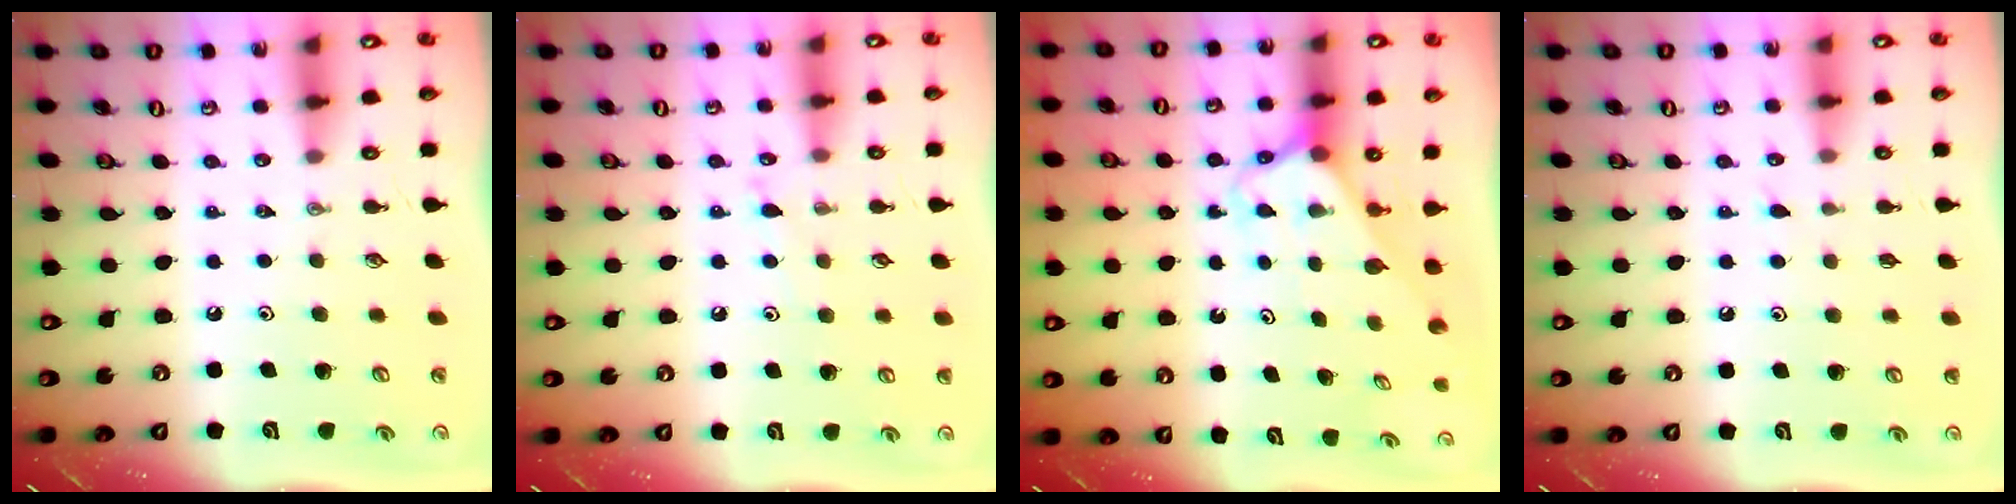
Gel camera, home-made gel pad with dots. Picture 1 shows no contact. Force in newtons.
{"total": 5.9, "press": 5.8, "slide": 0.6}
{"total": 2.6, "press": 2.6, "slide": 0.1}
{"total": 7.0, "press": 6.9, "slide": 0.7}